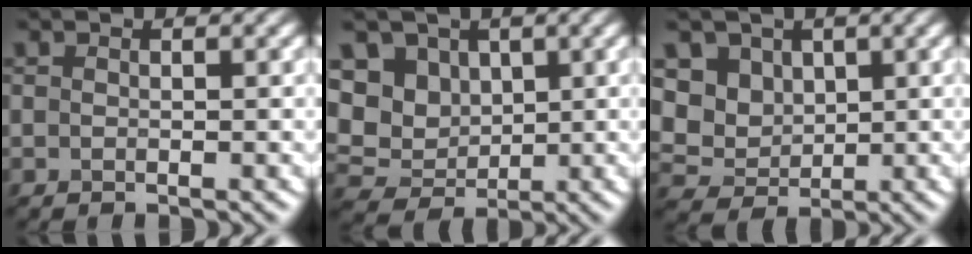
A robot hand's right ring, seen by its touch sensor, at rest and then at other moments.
{"total": 6.6, "force": [2.6, 5.6, 2.3], "torque": [-0.087, 0.017, 0.068]}
{"total": 4.0, "force": [2.0, 3.4, 0.8], "torque": [-0.058, 0.000, 0.068]}